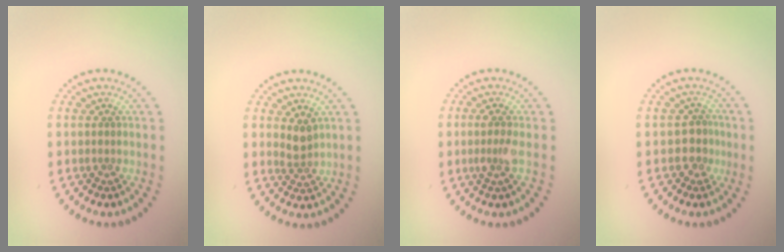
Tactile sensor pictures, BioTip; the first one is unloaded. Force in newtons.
{"total": 1.6, "press": 1.4, "slide": 0.8}
{"total": 1.7, "press": 1.4, "slide": 0.9}
{"total": 1.9, "press": 1.6, "slide": 1.0}